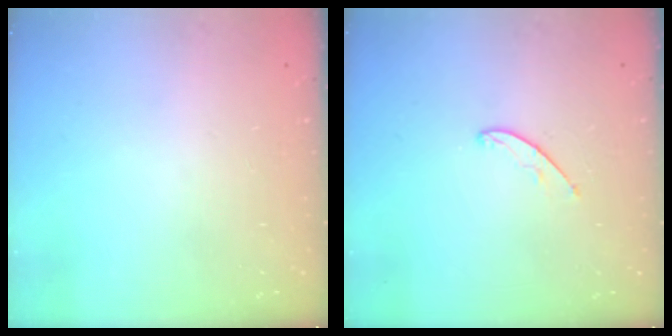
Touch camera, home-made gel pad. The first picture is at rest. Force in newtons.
{"total": 3.8, "press": 3.8, "slide": 0.3}